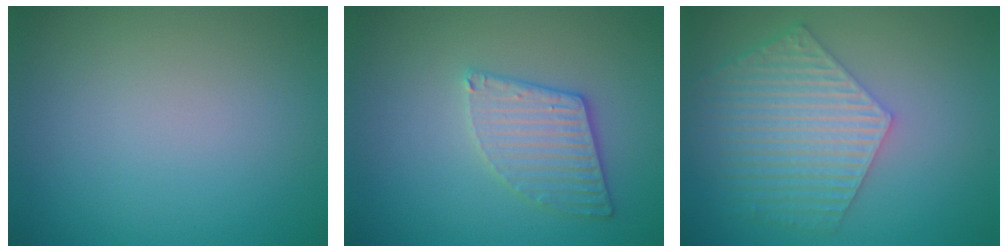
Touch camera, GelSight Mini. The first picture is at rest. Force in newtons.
{"total": 3.2, "press": 3.0, "slide": 0.9}
{"total": 6.2, "press": 4.5, "slide": 4.2}